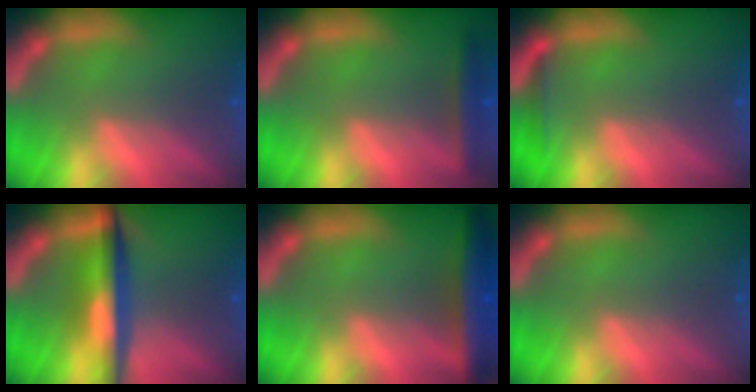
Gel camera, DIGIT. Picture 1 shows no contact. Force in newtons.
{"total": 2.4}
{"total": 1.4}
{"total": 6.5}
{"total": 6.0}
{"total": 0.0}